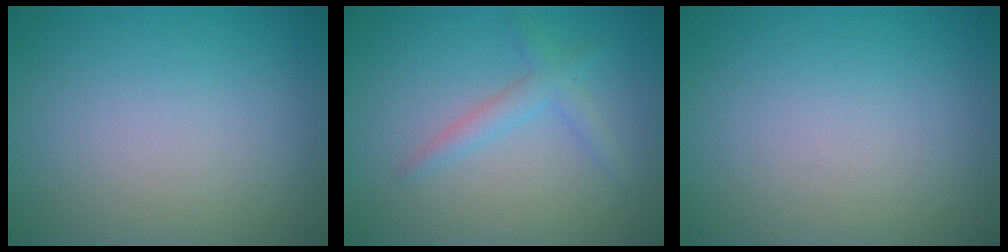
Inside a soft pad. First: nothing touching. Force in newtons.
{"total": 2.0, "press": 2.0, "slide": 0.2}
{"total": 0.0}